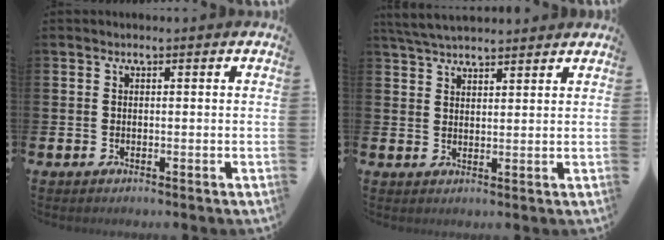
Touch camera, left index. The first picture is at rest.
{"total": 4.6, "force": [4.3, 0.9, 1.2], "torque": [-0.029, -0.013, 0.080]}